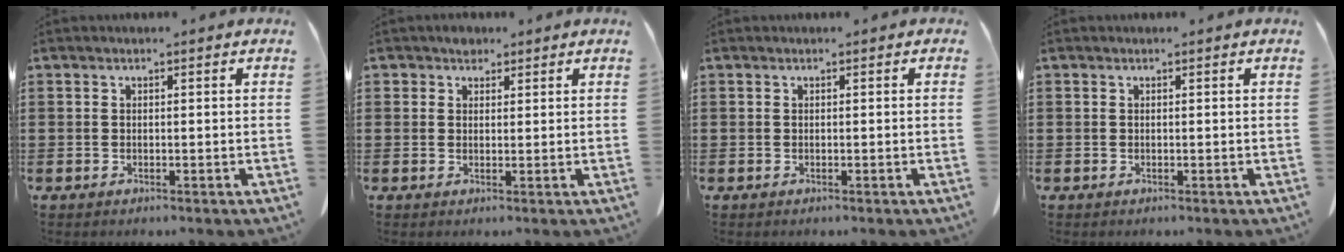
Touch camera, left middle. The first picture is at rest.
{"total": 2.0, "force": [1.6, 1.2, 0.4], "torque": [-0.013, 0.005, 0.031]}
{"total": 0.0}
{"total": 0.0}